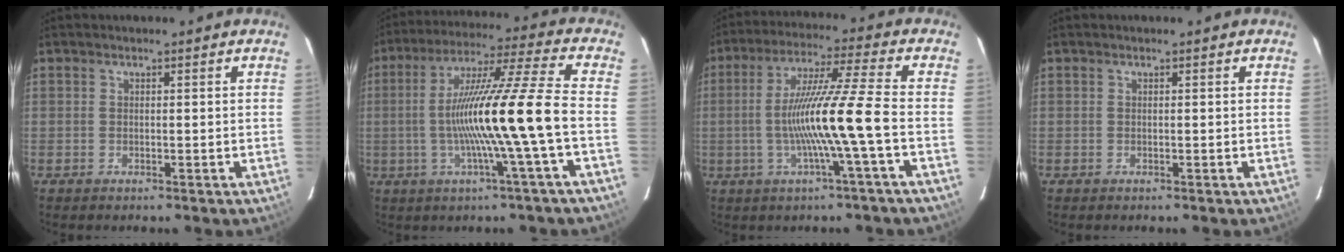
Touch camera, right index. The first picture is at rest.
{"total": 16.2, "force": [-3.2, -2.5, 15.7], "torque": [-0.274, -0.003, -0.056]}
{"total": 13.1, "force": [-3.2, -2.1, 12.5], "torque": [-0.225, -0.004, -0.055]}
{"total": 0.0}